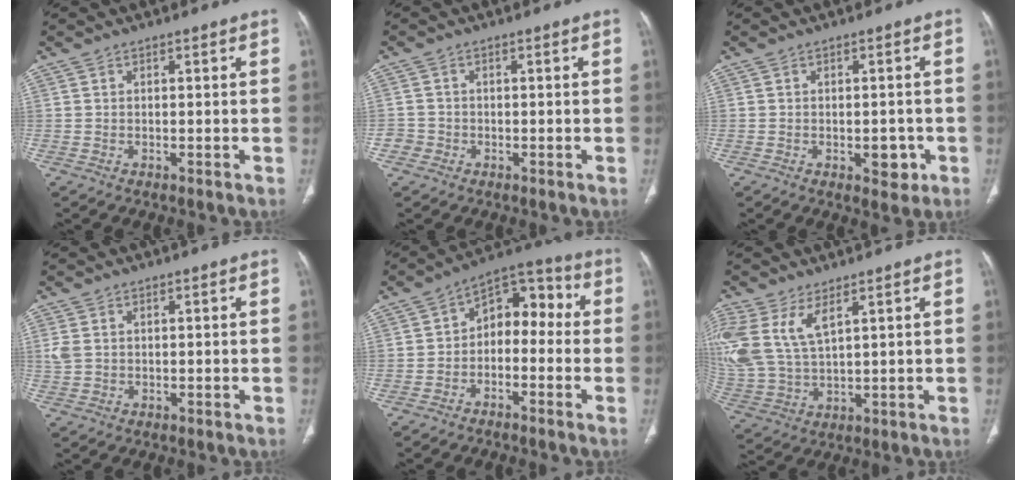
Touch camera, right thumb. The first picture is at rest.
{"total": 2.2, "force": [-0.9, 1.9, 0.1], "torque": [0.004, 0.012, -0.023]}
{"total": 4.1, "force": [-1.3, 2.4, 3.1], "torque": [-0.021, 0.003, -0.009]}
{"total": 2.7, "force": [0.5, 1.9, 1.8], "torque": [-0.057, 0.007, 0.016]}
{"total": 9.8, "force": [-1.3, 6.6, 7.1], "torque": [-0.065, 0.053, -0.038]}
{"total": 13.5, "force": [6.0, 6.7, 10.0], "torque": [-0.241, -0.013, 0.134]}